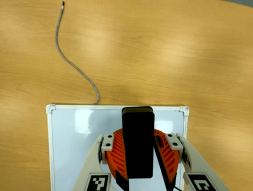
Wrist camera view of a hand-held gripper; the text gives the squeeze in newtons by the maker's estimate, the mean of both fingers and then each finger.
{"total": 8.2, "left": 8.8, "right": 7.7}